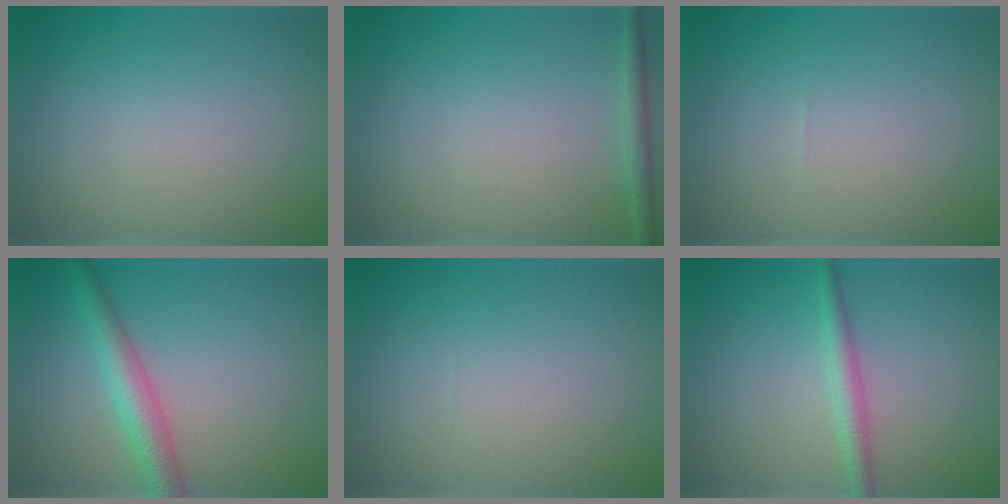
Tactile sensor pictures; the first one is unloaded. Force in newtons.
{"total": 1.4, "press": 1.4, "slide": 0.1}
{"total": 0.0}
{"total": 3.7, "press": 3.7, "slide": 0.1}
{"total": 0.0}
{"total": 2.2, "press": 2.2, "slide": 0.1}